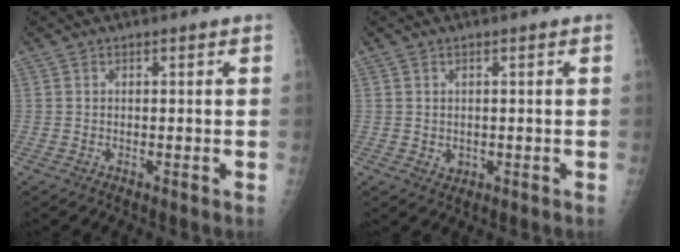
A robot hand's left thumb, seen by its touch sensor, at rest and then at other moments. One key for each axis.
{"total": 1.6, "fx": 0.0, "fy": 1.4, "fz": 0.8, "tx": -0.009, "ty": -0.001, "tz": 0.007}